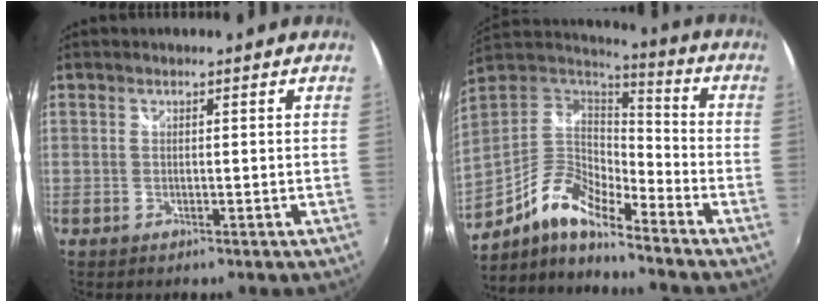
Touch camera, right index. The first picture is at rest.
{"total": 14.0, "force": [-10.2, 4.0, 8.7], "torque": [-0.175, -0.005, -0.203]}